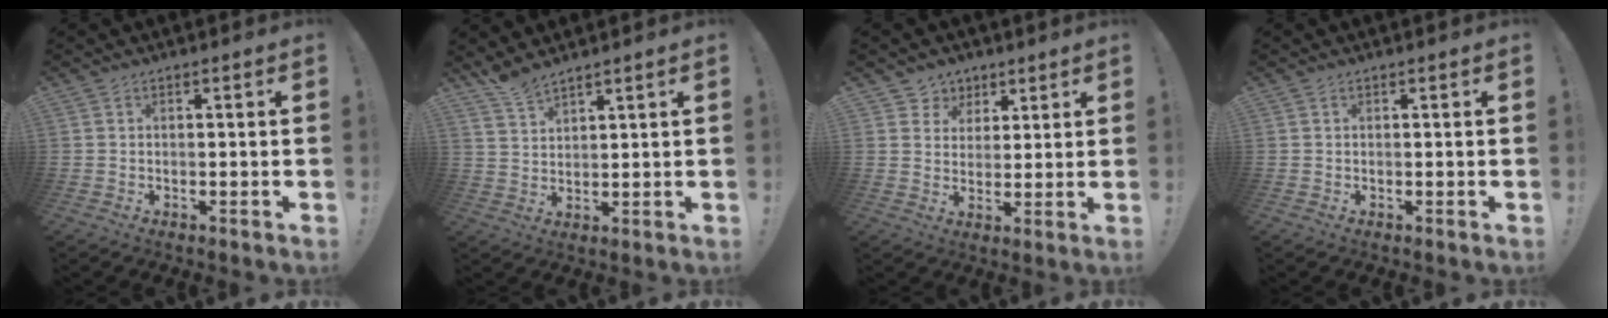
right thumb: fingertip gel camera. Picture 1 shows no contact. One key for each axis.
{"total": 5.2, "fx": 4.8, "fy": 0.9, "fz": 1.8, "tx": -0.036, "ty": -0.033, "tz": 0.091}
{"total": 6.2, "fx": 3.4, "fy": 5.2, "fz": 0.3, "tx": 0.001, "ty": -0.031, "tz": 0.067}
{"total": 0.0}